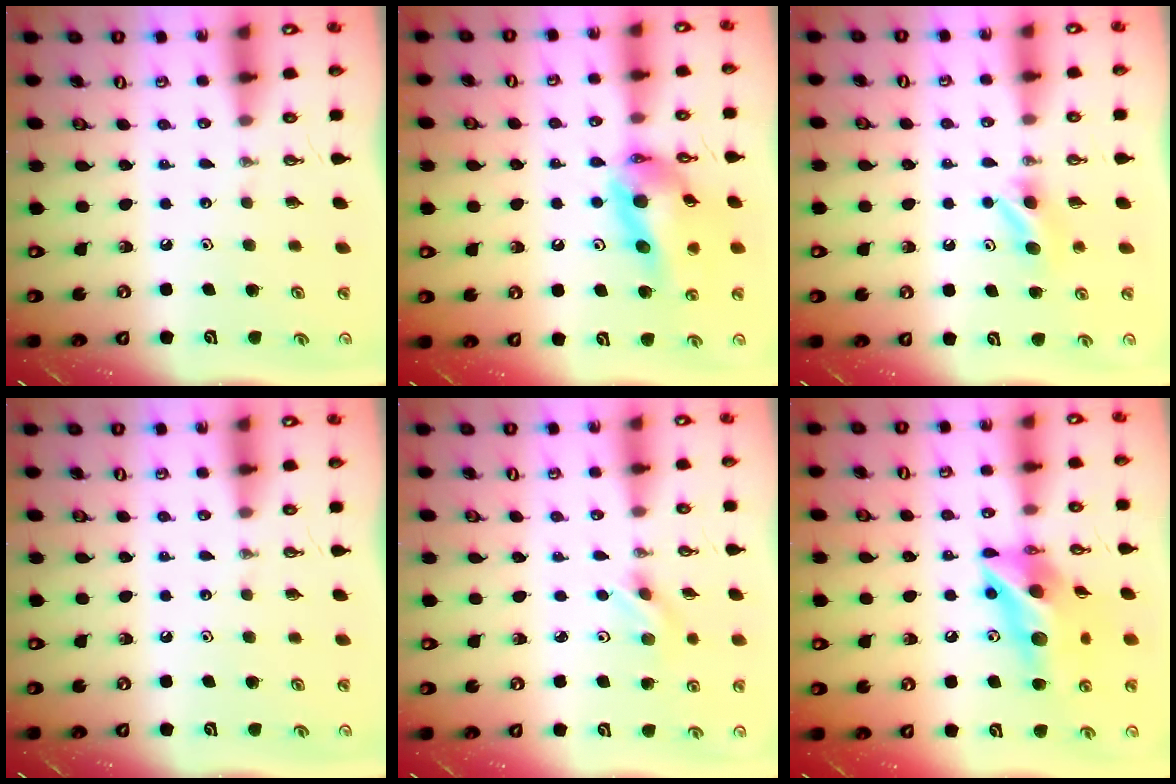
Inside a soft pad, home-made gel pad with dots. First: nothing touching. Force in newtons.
{"total": 15.6, "press": 15.4, "slide": 2.1}
{"total": 4.5, "press": 3.9, "slide": 2.4}
{"total": 0.0}
{"total": 2.2, "press": 2.1, "slide": 0.6}
{"total": 14.7, "press": 14.7, "slide": 1.6}